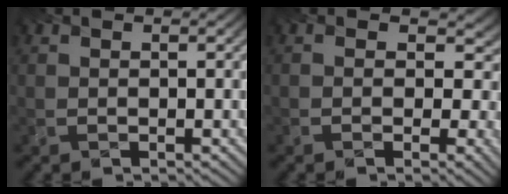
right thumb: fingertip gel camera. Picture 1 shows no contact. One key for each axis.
{"total": 6.5, "fx": 1.0, "fy": 5.0, "fz": 4.1, "tx": -0.069, "ty": -0.006, "tz": 0.020}